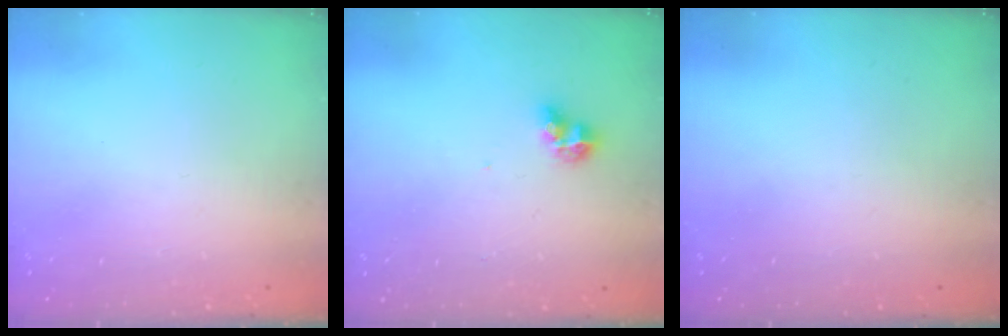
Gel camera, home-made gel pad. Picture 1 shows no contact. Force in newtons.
{"total": 6.1, "press": 6.1, "slide": 0.7}
{"total": 0.0}